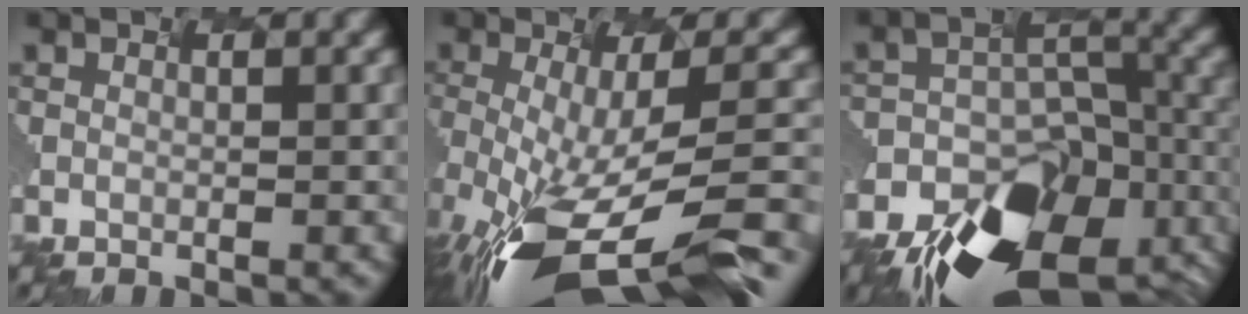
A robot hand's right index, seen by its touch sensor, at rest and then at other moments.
{"total": 13.2, "force": [-6.6, 3.7, 10.8], "torque": [-0.228, -0.026, -0.070]}
{"total": 13.6, "force": [-10.0, 6.3, 6.7], "torque": [-0.153, -0.025, -0.126]}